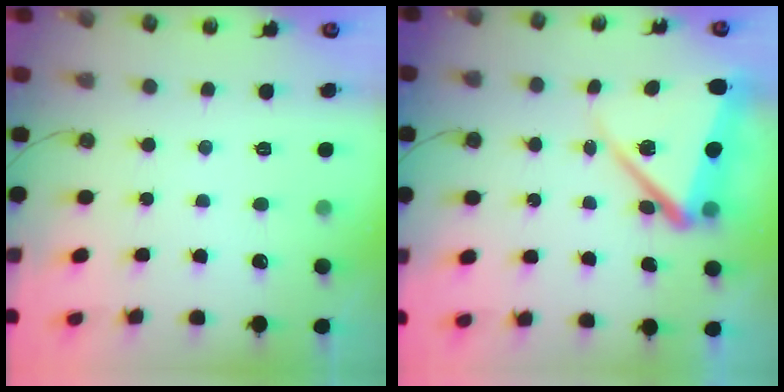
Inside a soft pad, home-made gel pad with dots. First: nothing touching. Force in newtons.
{"total": 12.0, "press": 11.9, "slide": 1.5}